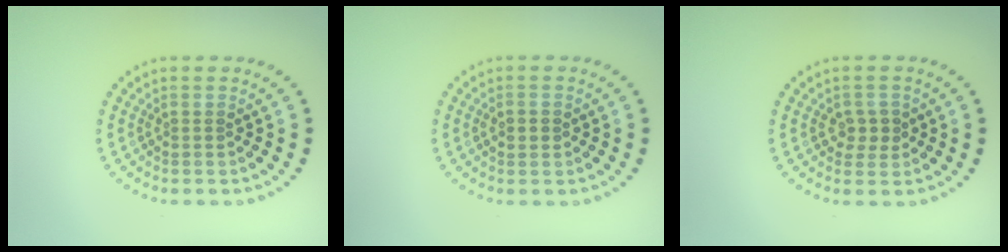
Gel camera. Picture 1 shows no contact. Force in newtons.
{"total": 1.8, "press": 1.8, "slide": 0.1}
{"total": 1.9, "press": 1.8, "slide": 0.5}